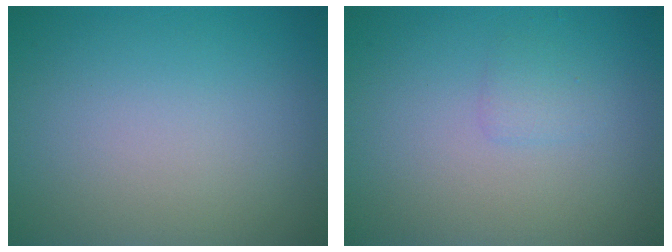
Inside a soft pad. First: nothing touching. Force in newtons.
{"total": 1.0, "press": 1.0, "slide": 0.0}